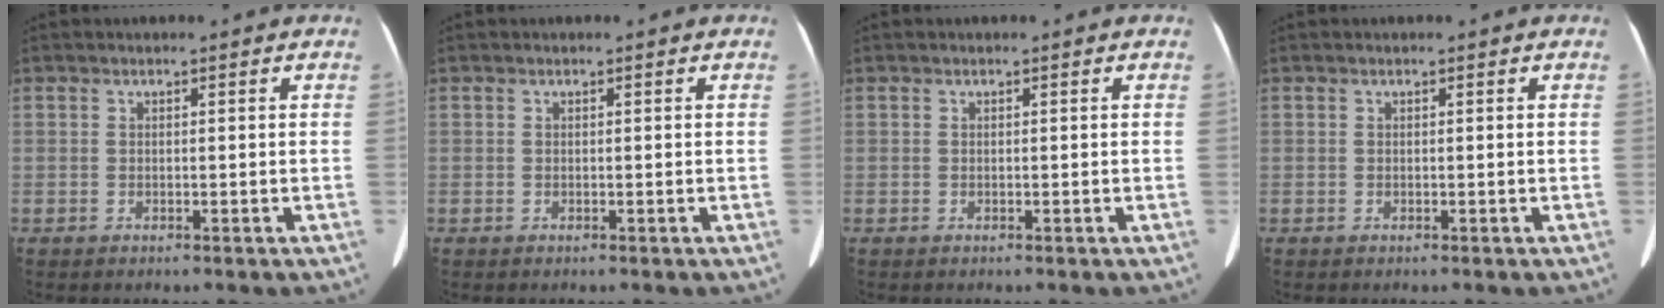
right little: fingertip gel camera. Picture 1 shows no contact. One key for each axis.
{"total": 0.0}
{"total": 0.0}
{"total": 0.0}